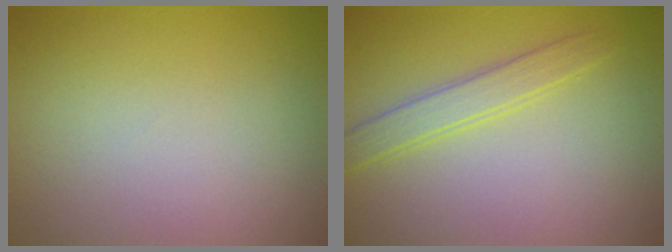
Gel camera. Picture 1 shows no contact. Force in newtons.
{"total": 2.3, "press": 2.3, "slide": 0.0}